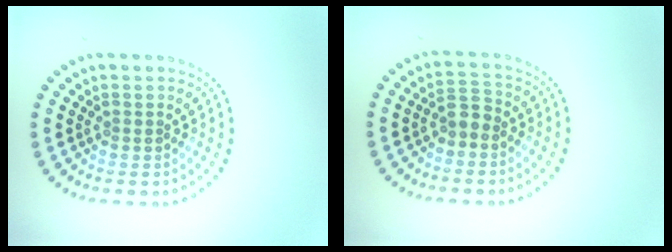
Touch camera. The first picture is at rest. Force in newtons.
{"total": 1.6, "press": 1.4, "slide": 0.7}